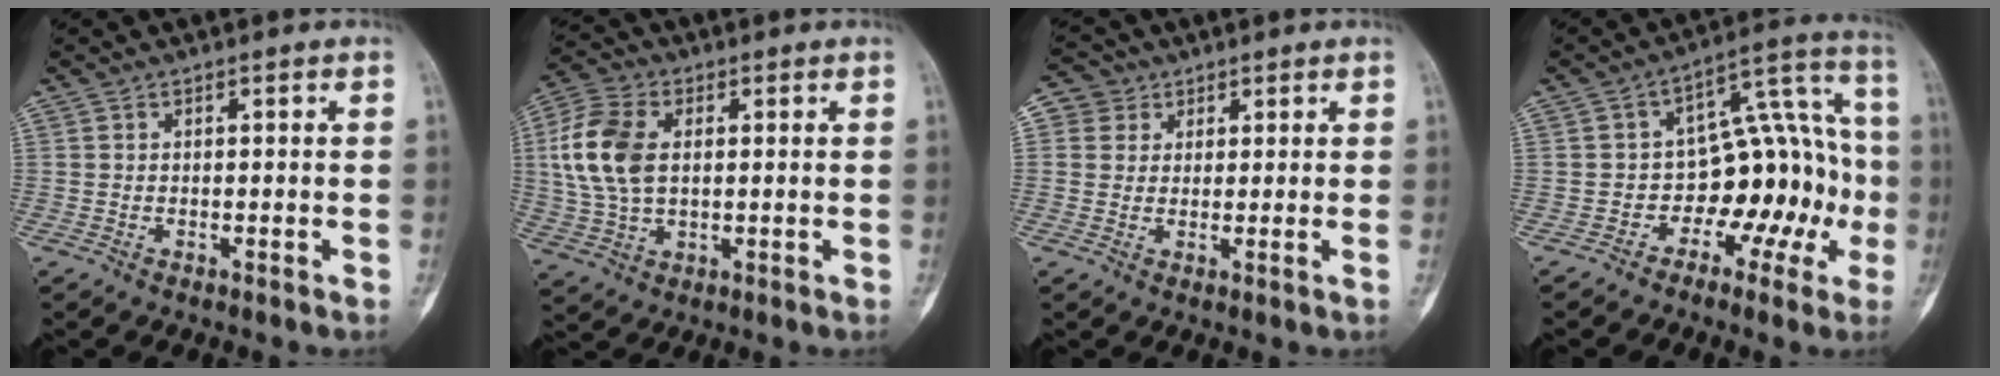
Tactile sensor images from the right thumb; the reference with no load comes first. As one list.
[{"total": 12.6, "force": [1.9, 8.0, 9.6], "torque": [-0.202, 0.010, 0.035]}, {"total": 4.2, "force": [1.7, 3.8, 0.3], "torque": [0.015, 0.000, 0.024]}, {"total": 14.6, "force": [-3.9, 9.5, 10.3], "torque": [-0.063, 0.079, -0.055]}]